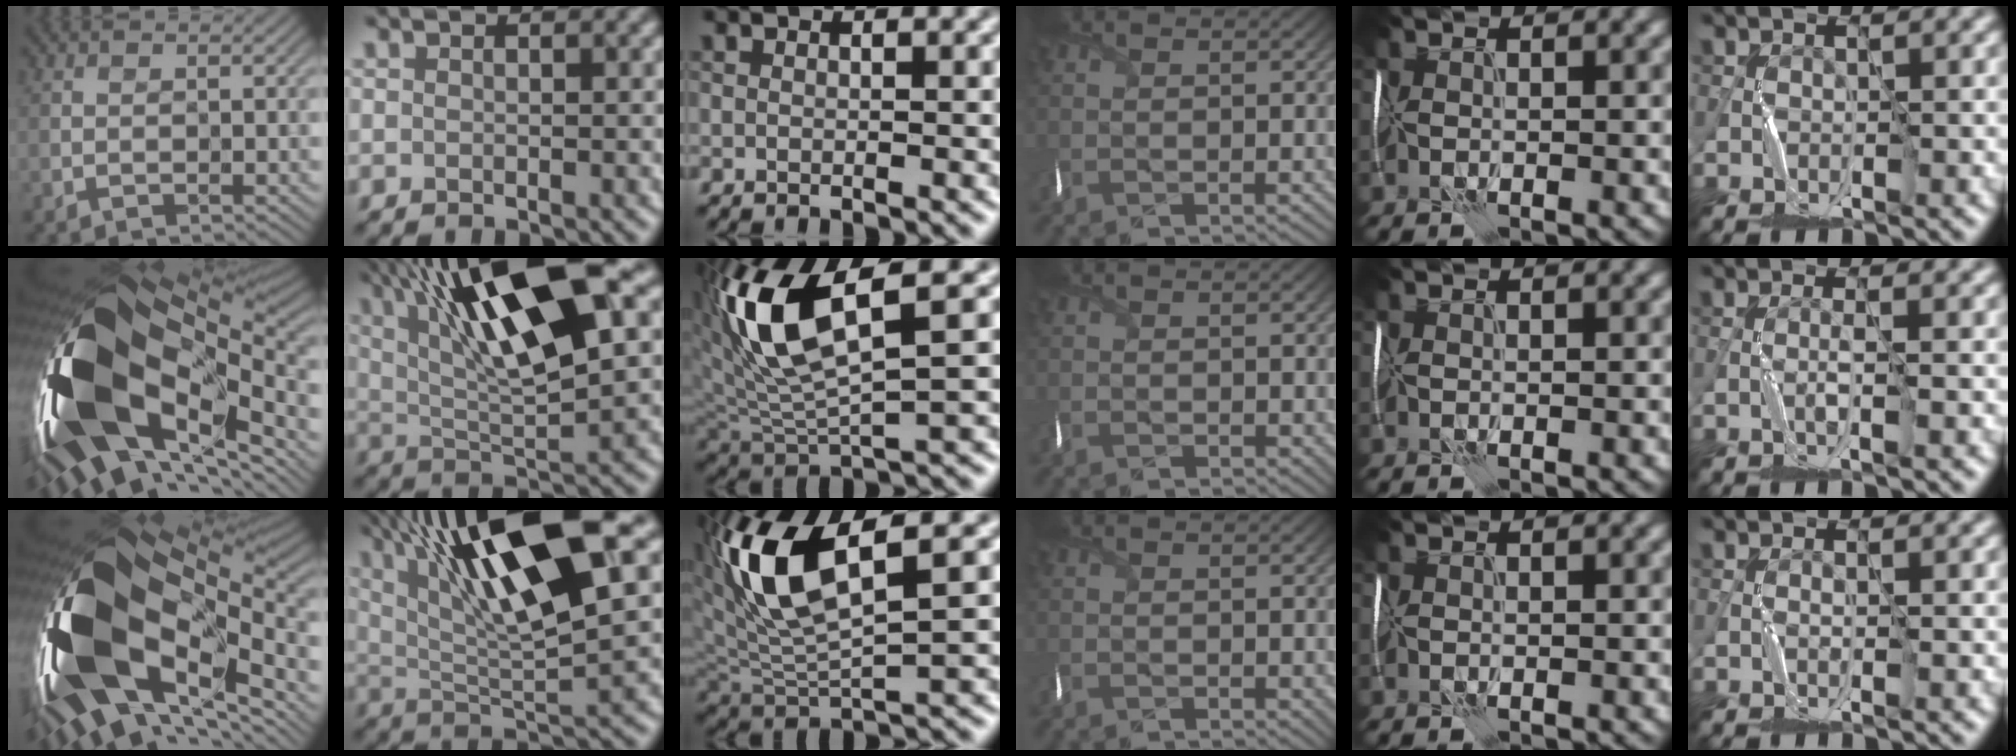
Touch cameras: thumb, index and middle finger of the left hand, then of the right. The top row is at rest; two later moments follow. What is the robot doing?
{"motion": "wrap", "object": "thread"}